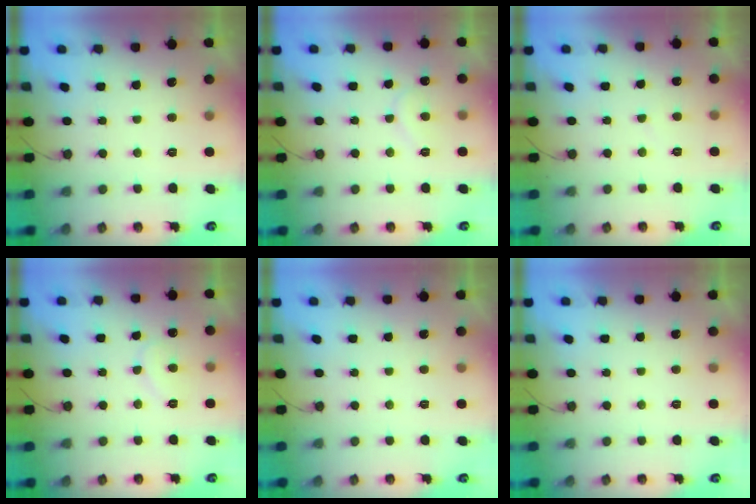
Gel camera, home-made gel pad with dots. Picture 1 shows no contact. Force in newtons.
{"total": 6.5, "press": 6.5, "slide": 0.5}
{"total": 2.9, "press": 2.9, "slide": 0.2}
{"total": 7.7, "press": 7.7, "slide": 0.5}
{"total": 1.8, "press": 1.8, "slide": 0.0}
{"total": 1.6, "press": 1.6, "slide": 0.0}